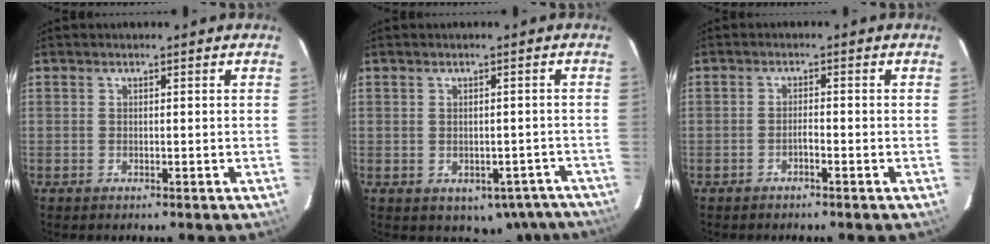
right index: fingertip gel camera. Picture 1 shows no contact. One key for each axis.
{"total": 8.2, "fx": -5.4, "fy": 5.4, "fz": 3.0, "tx": -0.015, "ty": 0.018, "tz": -0.063}
{"total": 1.4, "fx": -0.9, "fy": 0.0, "fz": 1.1, "tx": -0.017, "ty": 0.003, "tz": -0.019}